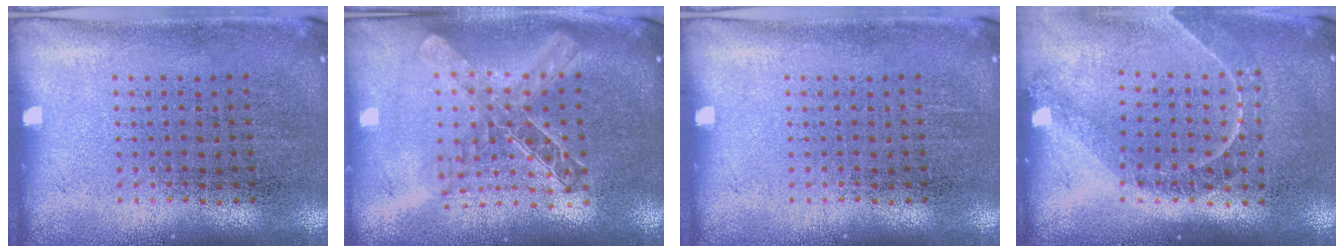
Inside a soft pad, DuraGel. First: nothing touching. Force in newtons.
{"total": 2.0, "press": 1.7, "slide": 1.1}
{"total": 0.0}
{"total": 1.2, "press": 1.2, "slide": 0.4}